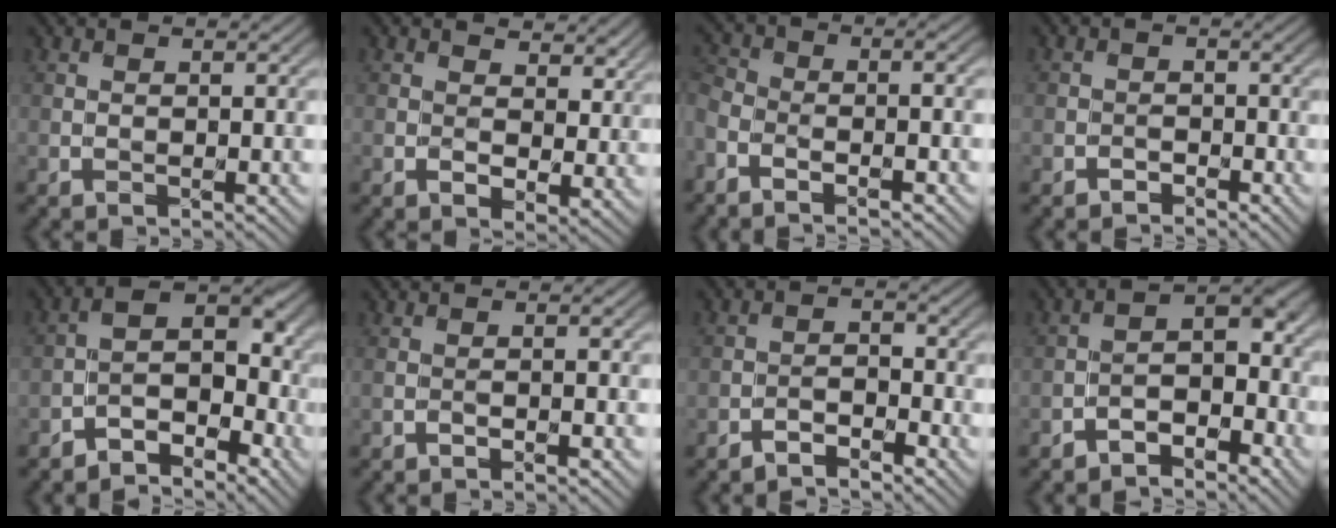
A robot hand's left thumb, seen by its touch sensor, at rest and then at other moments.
{"total": 4.6, "force": [3.0, 2.9, 1.9], "torque": [-0.037, -0.010, 0.044]}
{"total": 4.9, "force": [-3.4, 1.6, 3.1], "torque": [-0.055, -0.011, -0.051]}
{"total": 2.9, "force": [-1.3, 2.3, -1.2], "torque": [0.044, 0.009, -0.050]}
{"total": 5.8, "force": [-4.5, 3.3, 1.8], "torque": [0.001, 0.002, -0.089]}
{"total": 0.7, "force": [-0.2, -0.5, 0.4], "torque": [-0.010, 0.000, -0.003]}
{"total": 2.2, "force": [-1.9, 0.8, -0.6], "torque": [0.019, 0.006, -0.040]}
{"total": 4.2, "force": [-3.5, 1.8, 1.5], "torque": [-0.005, 0.011, -0.065]}